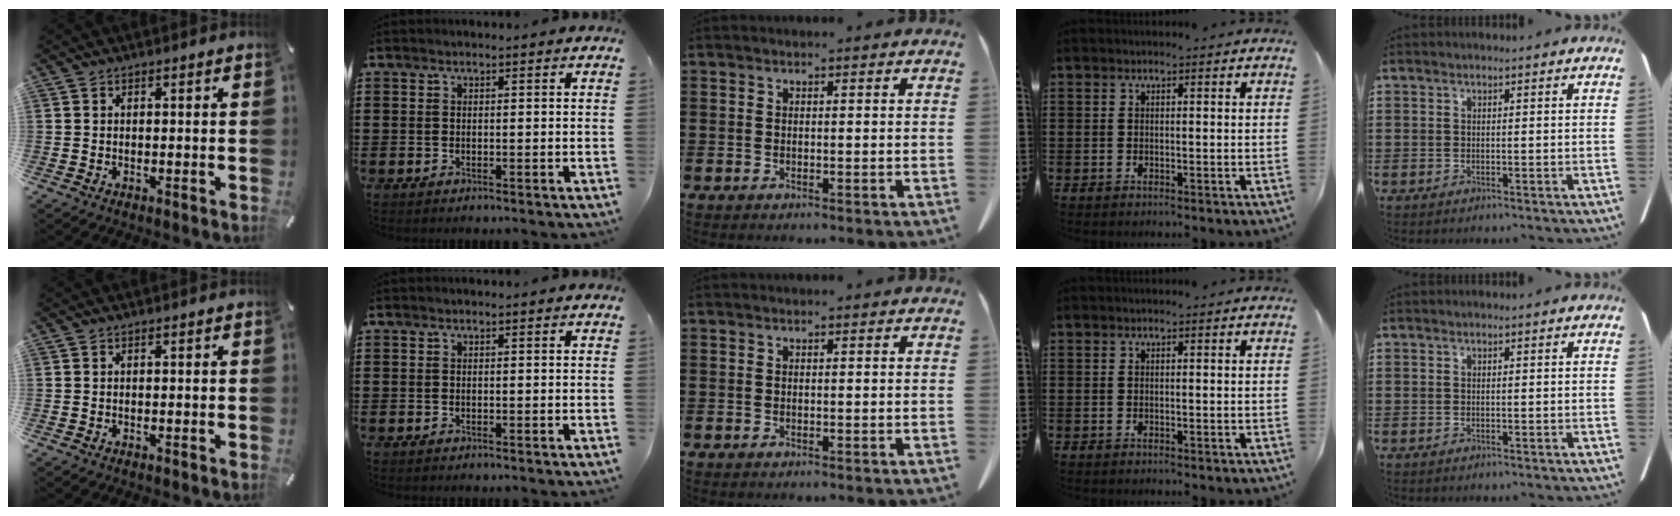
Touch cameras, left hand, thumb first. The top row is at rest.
{}